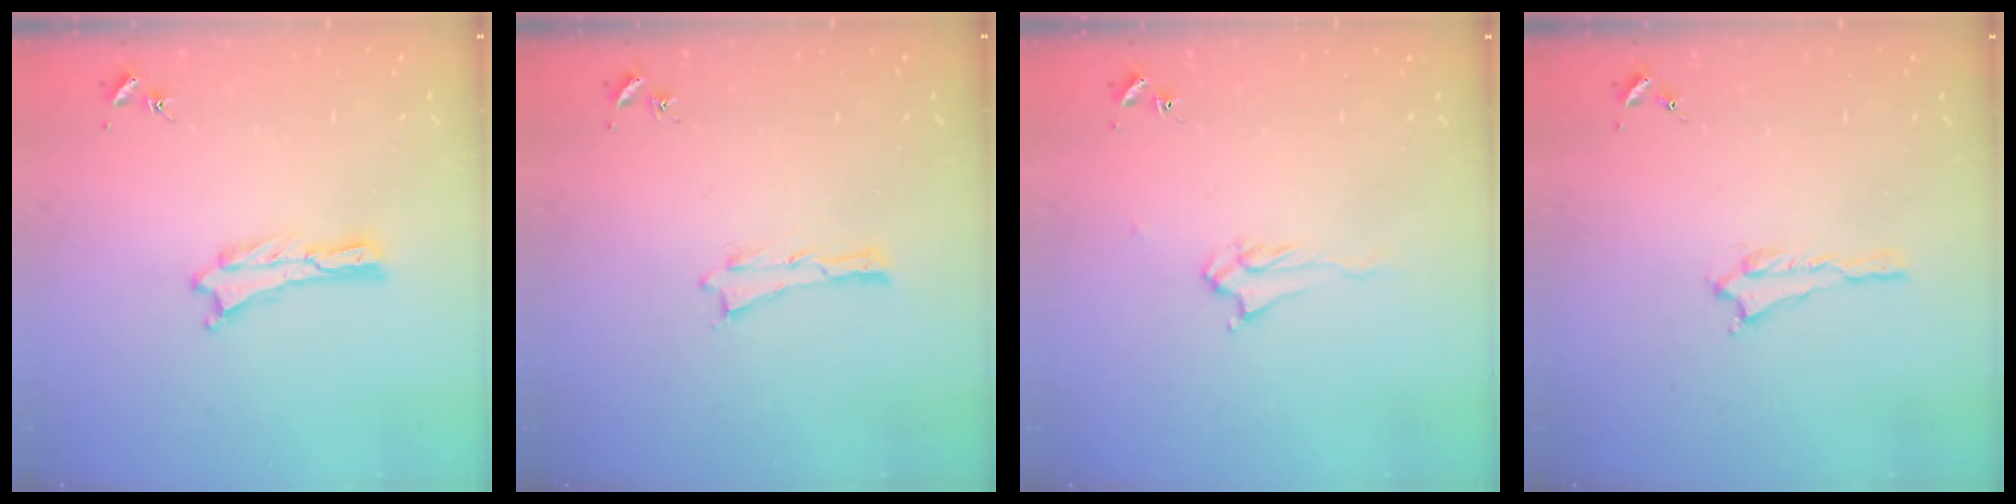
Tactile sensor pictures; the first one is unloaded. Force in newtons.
{"total": 0.0}
{"total": 2.5, "press": 2.4, "slide": 0.4}
{"total": 0.6, "press": 0.6, "slide": 0.2}